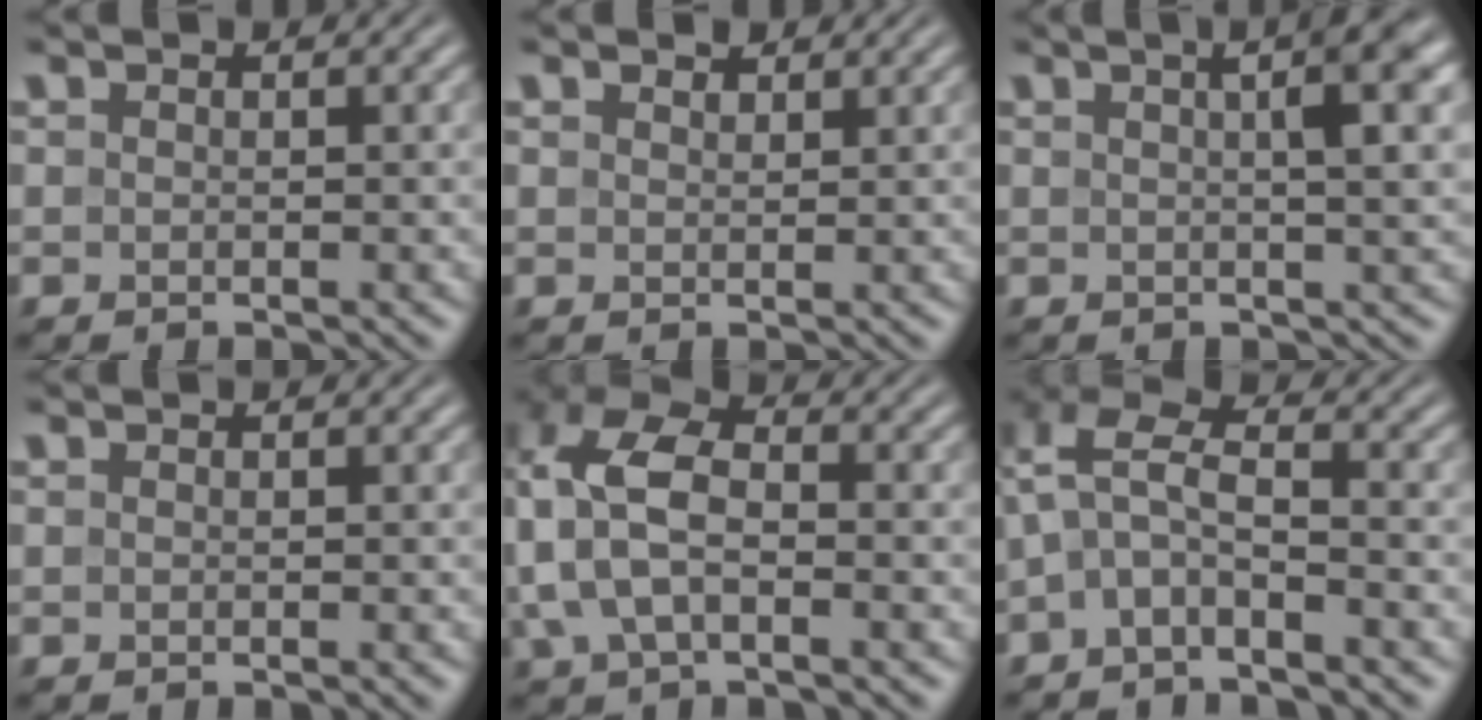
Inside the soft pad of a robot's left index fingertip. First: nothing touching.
{"total": 1.2, "force": [1.1, 0.5, 0.4], "torque": [-0.008, -0.001, 0.018]}
{"total": 5.6, "force": [1.6, 1.2, 5.3], "torque": [-0.053, 0.018, 0.017]}
{"total": 0.0}
{"total": 8.4, "force": [0.0, 5.0, 6.7], "torque": [-0.173, 0.016, -0.010]}
{"total": 4.2, "force": [-1.0, 1.8, 3.7], "torque": [-0.077, 0.016, -0.034]}